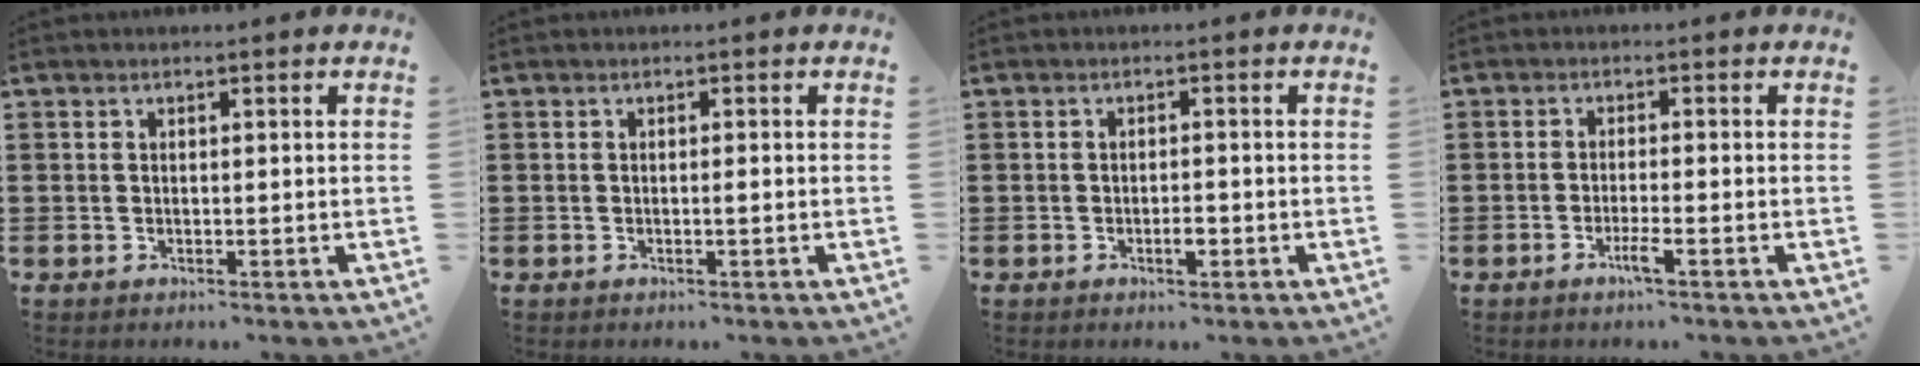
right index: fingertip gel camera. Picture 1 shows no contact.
{"total": 0.7, "force": [-0.2, 0.0, 0.7], "torque": [-0.013, -0.004, -0.004]}
{"total": 2.0, "force": [-0.8, 0.7, 1.7], "torque": [-0.032, 0.001, -0.014]}
{"total": 2.3, "force": [-1.4, 0.1, 1.9], "torque": [-0.038, -0.004, -0.027]}